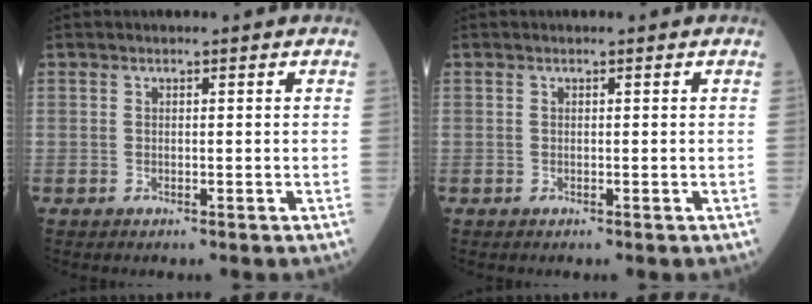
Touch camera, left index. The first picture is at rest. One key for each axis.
{"total": 0.0}